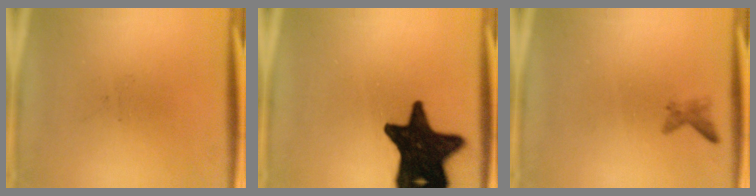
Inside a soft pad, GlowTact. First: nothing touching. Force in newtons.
{"total": 18.9}
{"total": 1.1}